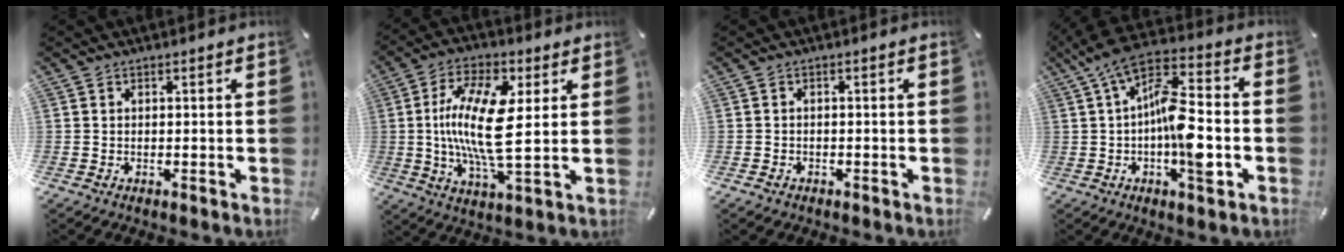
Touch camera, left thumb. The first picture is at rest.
{"total": 17.4, "force": [2.0, 6.2, 16.1], "torque": [-0.341, -0.011, 0.026]}
{"total": 1.0, "force": [-0.6, 0.8, 0.2], "torque": [-0.005, 0.003, -0.015]}
{"total": 16.4, "force": [-1.9, 6.6, 14.9], "torque": [-0.270, -0.002, -0.038]}